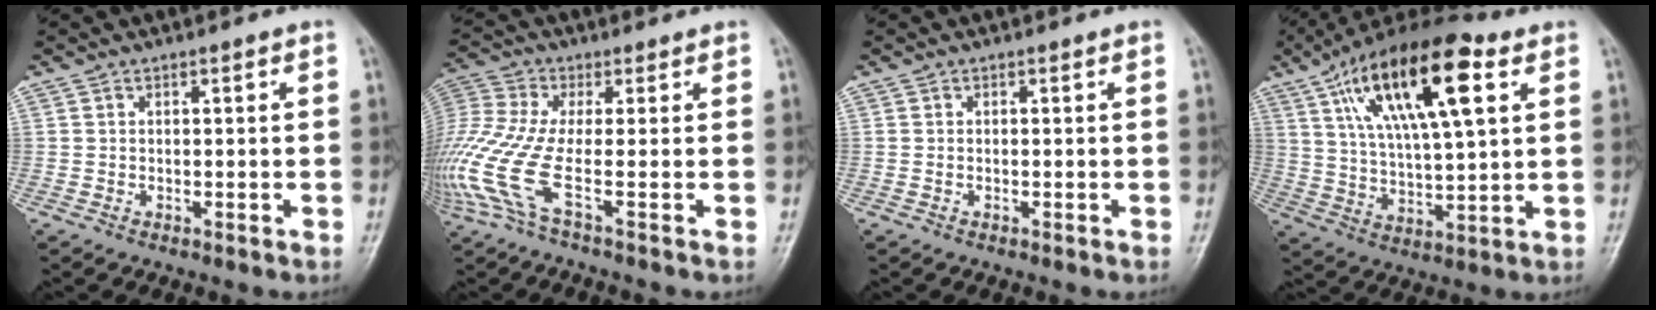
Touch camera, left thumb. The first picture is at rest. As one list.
[{"total": 11.4, "force": [-3.2, 2.1, 10.7], "torque": [-0.286, 0.008, -0.077]}, {"total": 0.0}, {"total": 21.0, "force": [8.8, 7.3, 17.6], "torque": [-0.296, -0.008, 0.151]}]